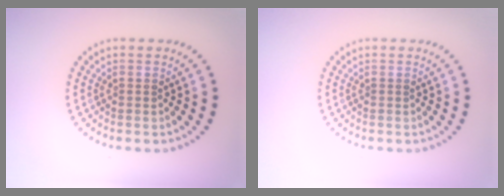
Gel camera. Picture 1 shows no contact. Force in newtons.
{"total": 0.0}